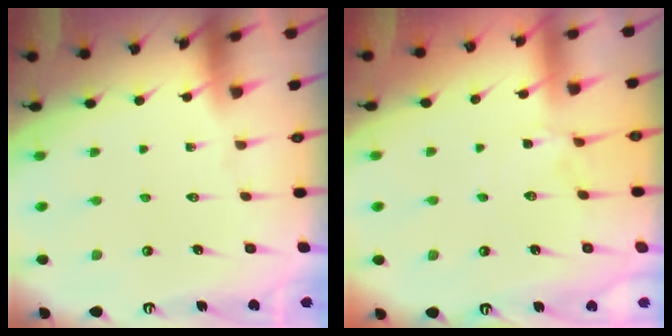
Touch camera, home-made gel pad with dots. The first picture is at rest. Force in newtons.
{"total": 1.8, "press": 1.8, "slide": 0.3}